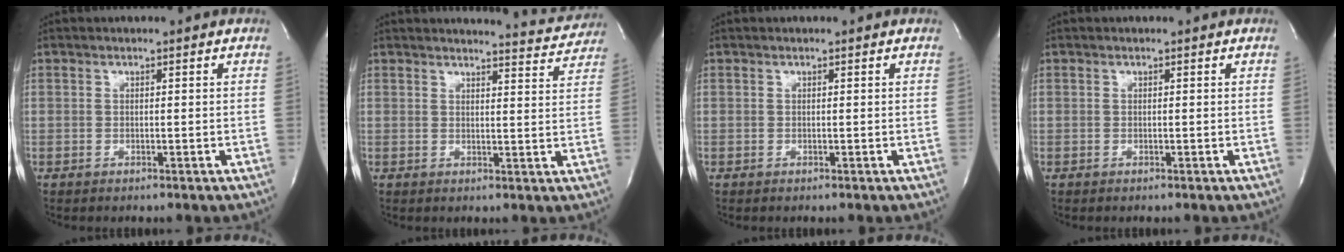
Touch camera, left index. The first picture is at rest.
{"total": 6.3, "force": [6.3, 0.0, -0.2], "torque": [0.003, -0.032, 0.055]}
{"total": 0.0}
{"total": 0.0}